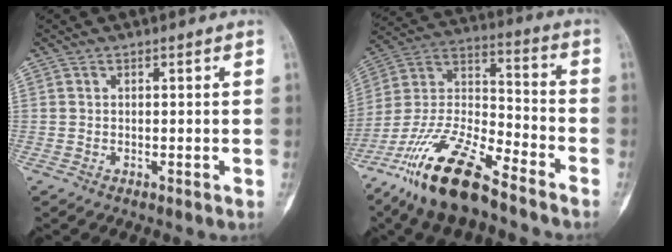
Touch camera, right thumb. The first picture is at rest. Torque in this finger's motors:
{"motor_torque": [2.84, 1.09, 1.35, -1.37, 0.57]}